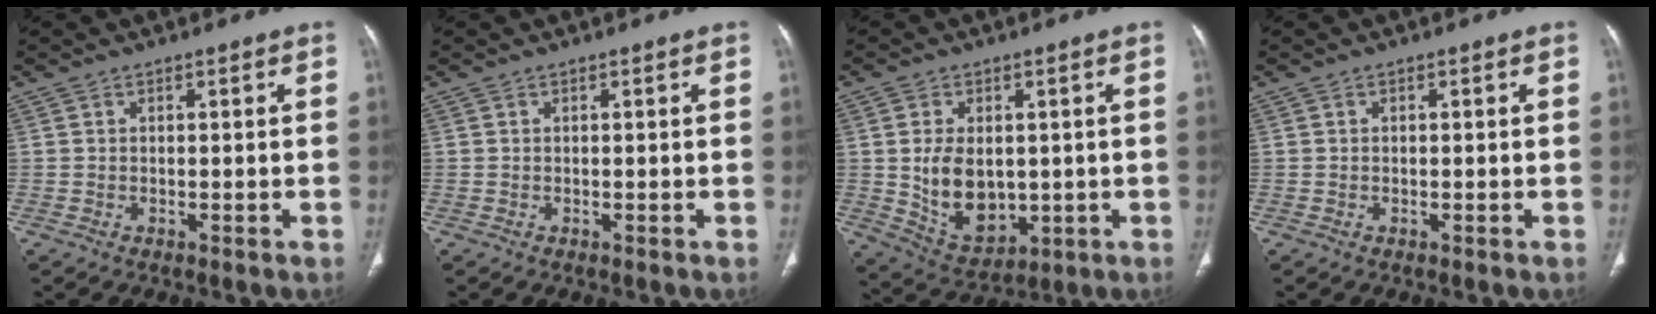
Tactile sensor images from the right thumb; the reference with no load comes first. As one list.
[{"total": 0.0}, {"total": 11.4, "force": [0.1, 7.7, 8.4], "torque": [-0.122, -0.009, 0.025]}, {"total": 0.0}]